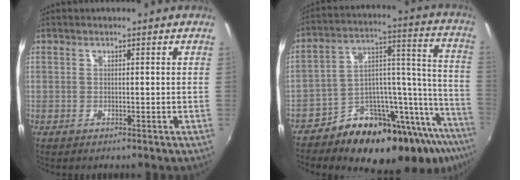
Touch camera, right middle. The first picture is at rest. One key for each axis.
{"total": 26.0, "fx": -18.5, "fy": 10.0, "fz": 15.3, "tx": -0.191, "ty": 0.025, "tz": -0.272}